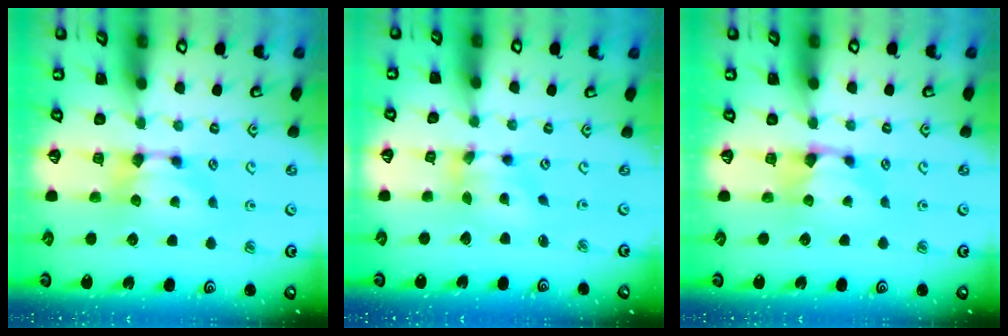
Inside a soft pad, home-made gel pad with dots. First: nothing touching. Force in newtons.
{"total": 3.6, "press": 3.1, "slide": 2.0}
{"total": 0.8, "press": 0.3, "slide": 0.7}